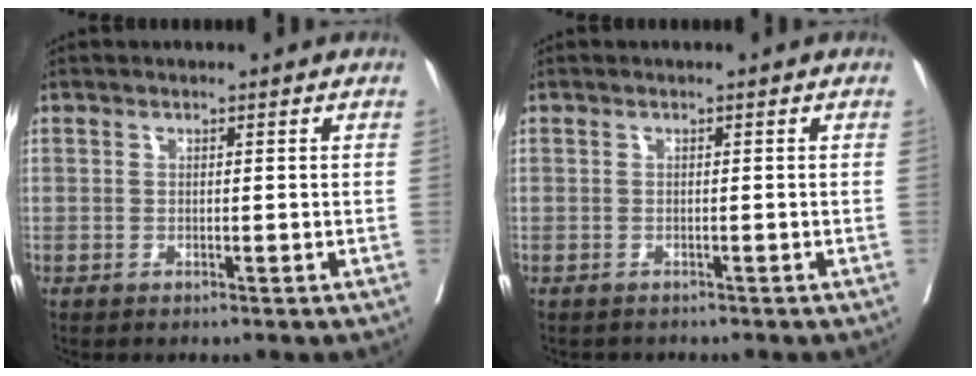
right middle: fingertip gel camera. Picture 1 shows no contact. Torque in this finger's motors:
{"motor_torque": [0.00, -0.06, -0.02, 0.00]}